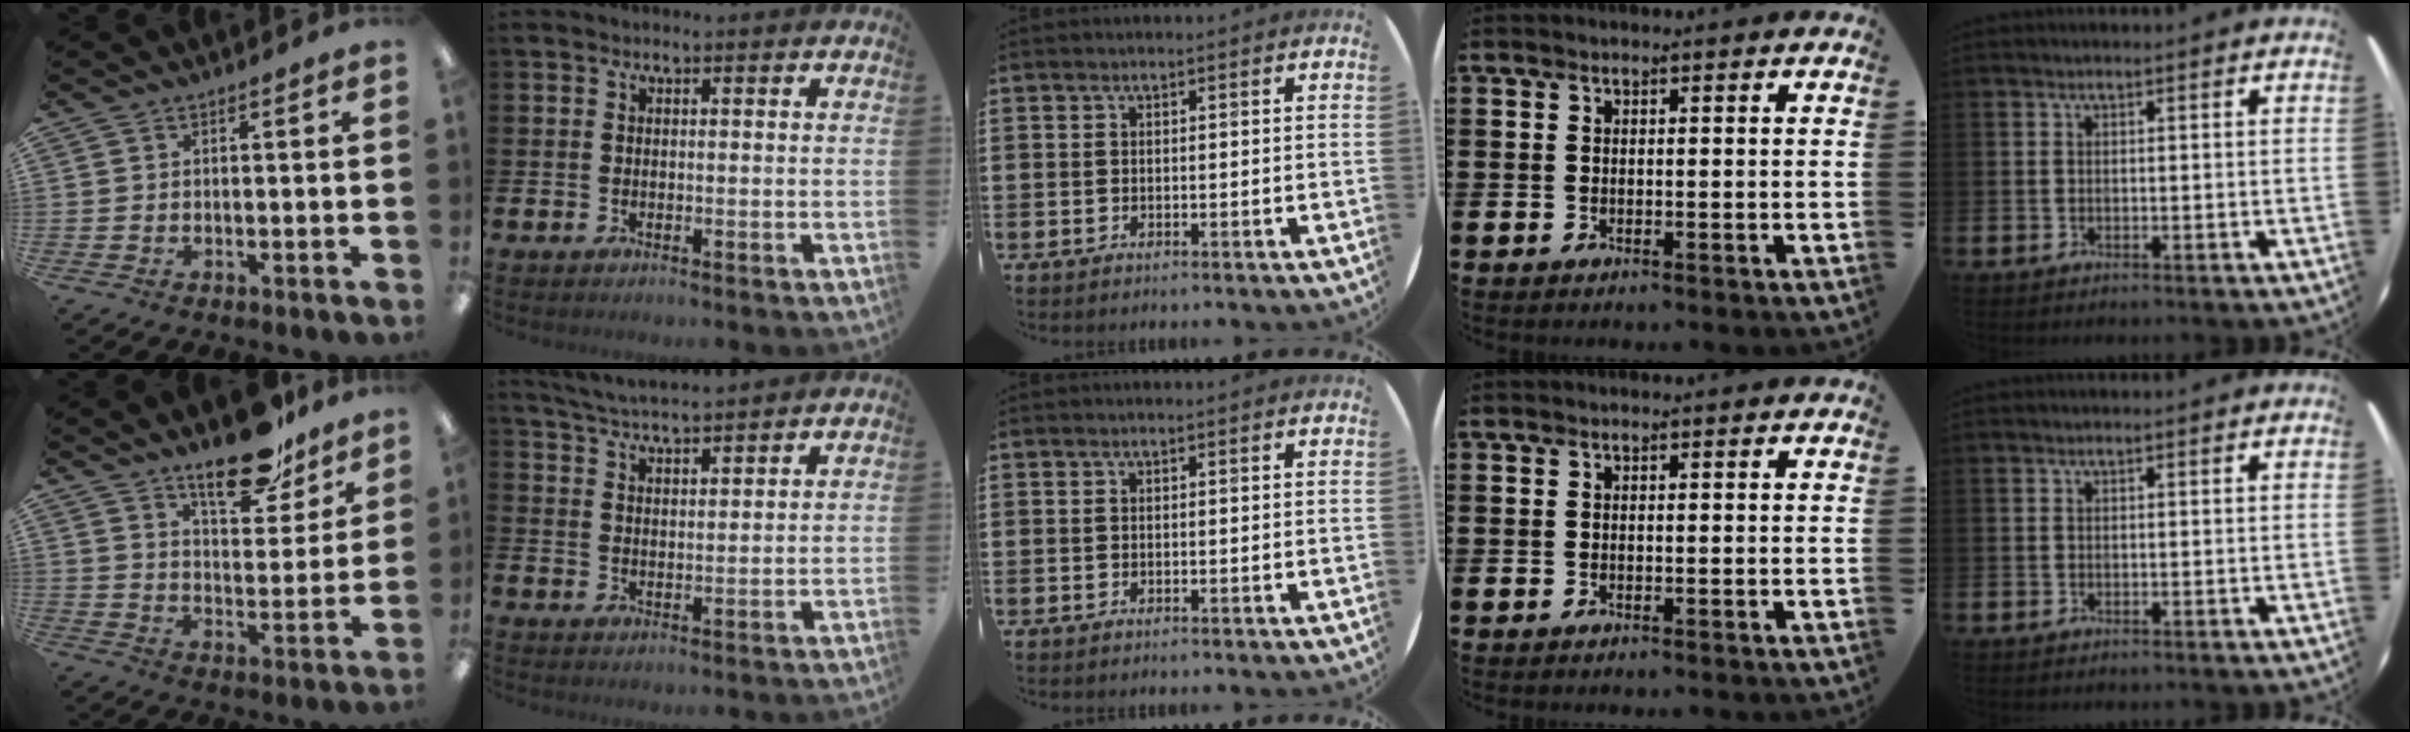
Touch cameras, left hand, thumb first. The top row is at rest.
{"thumb": {"total": 20.6, "force": [15.3, 7.6, 11.5], "torque": [-0.182, -0.092, 0.260]}, "index": {"total": 4.9, "force": [4.8, 0.1, 0.8], "torque": [-0.038, -0.022, 0.088]}}